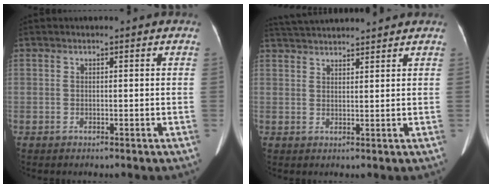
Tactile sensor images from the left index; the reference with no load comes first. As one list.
[{"total": 9.6, "force": [9.1, 0.4, 3.2], "torque": [-0.060, 0.025, 0.140]}]